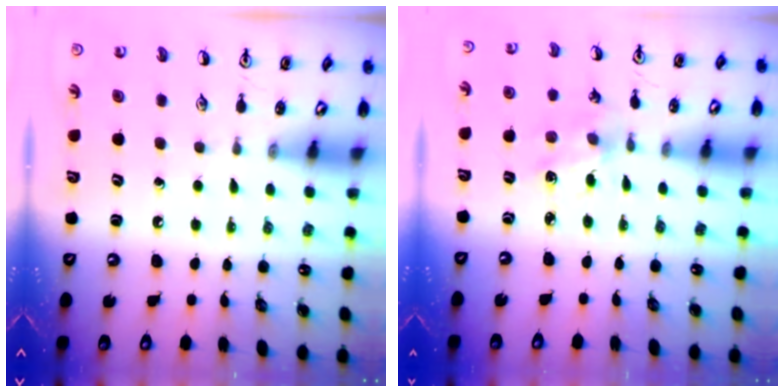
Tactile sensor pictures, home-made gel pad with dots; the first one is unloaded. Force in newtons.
{"total": 2.3, "press": 2.3, "slide": 0.4}